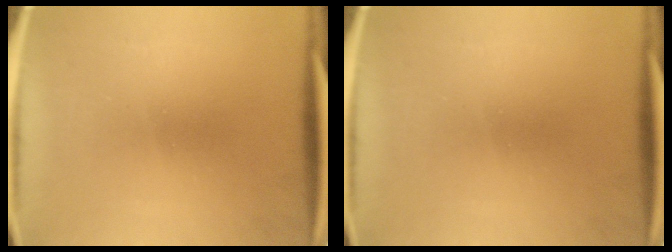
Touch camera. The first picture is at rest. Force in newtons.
{"total": 0.0}